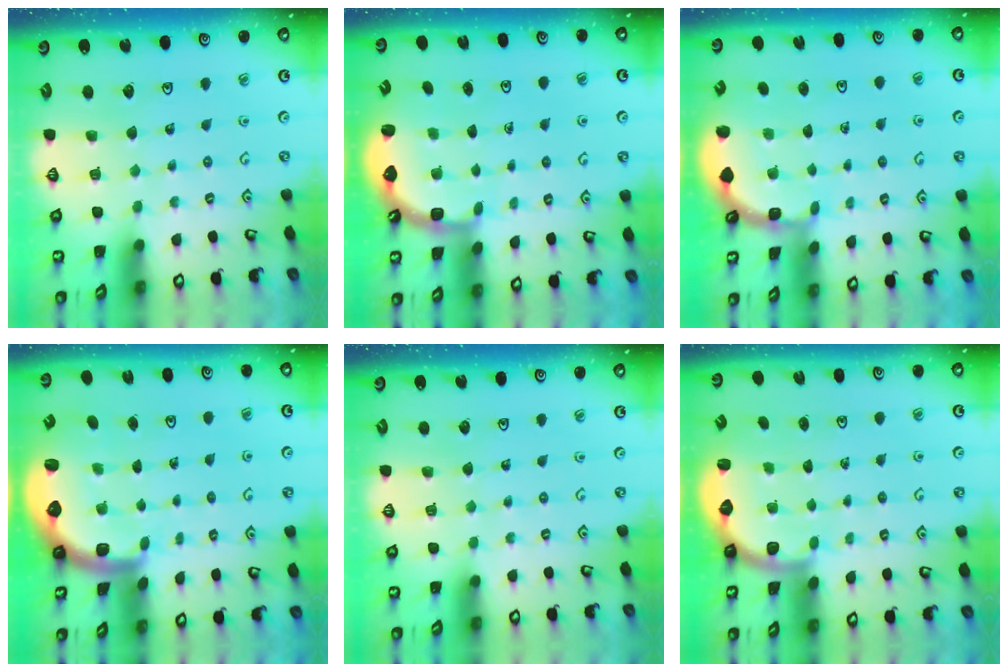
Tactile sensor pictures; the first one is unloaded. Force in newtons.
{"total": 2.5, "press": 2.1, "slide": 1.3}
{"total": 1.3, "press": 1.3, "slide": 0.1}
{"total": 2.8, "press": 2.5, "slide": 1.4}
{"total": 0.0}
{"total": 2.5, "press": 2.1, "slide": 1.3}